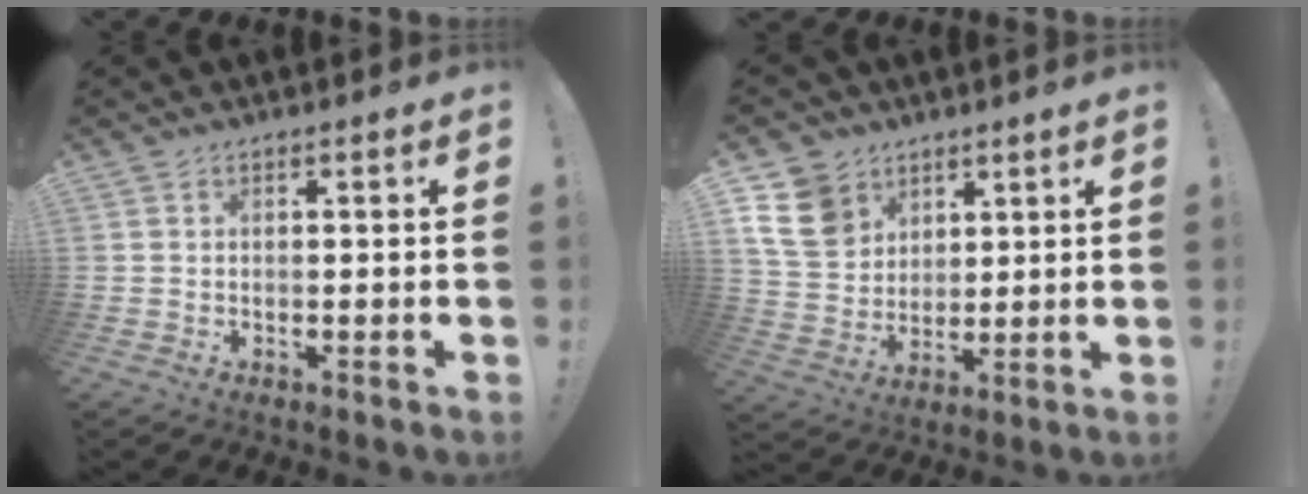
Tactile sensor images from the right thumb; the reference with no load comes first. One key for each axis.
{"total": 13.4, "fx": 6.8, "fy": 10.5, "fz": 4.9, "tx": -0.082, "ty": -0.031, "tz": 0.142}